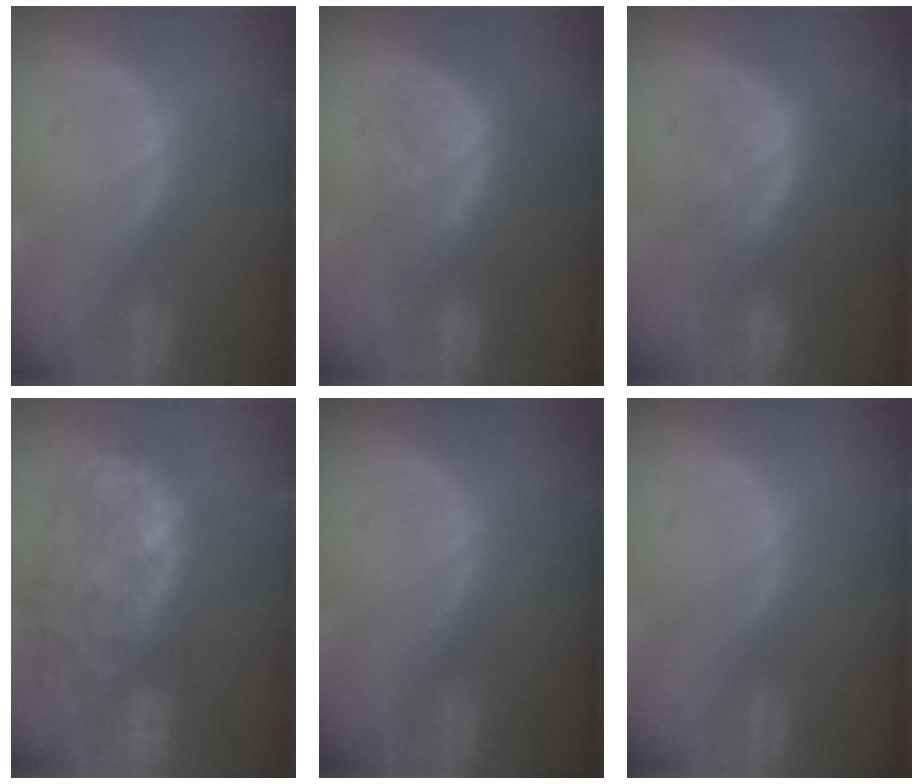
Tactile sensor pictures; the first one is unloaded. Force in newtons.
{"total": 8.5, "press": 7.4, "slide": 4.1}
{"total": 8.2, "press": 7.2, "slide": 3.8}
{"total": 11.7, "press": 10.8, "slide": 4.4}
{"total": 0.0}
{"total": 0.0}